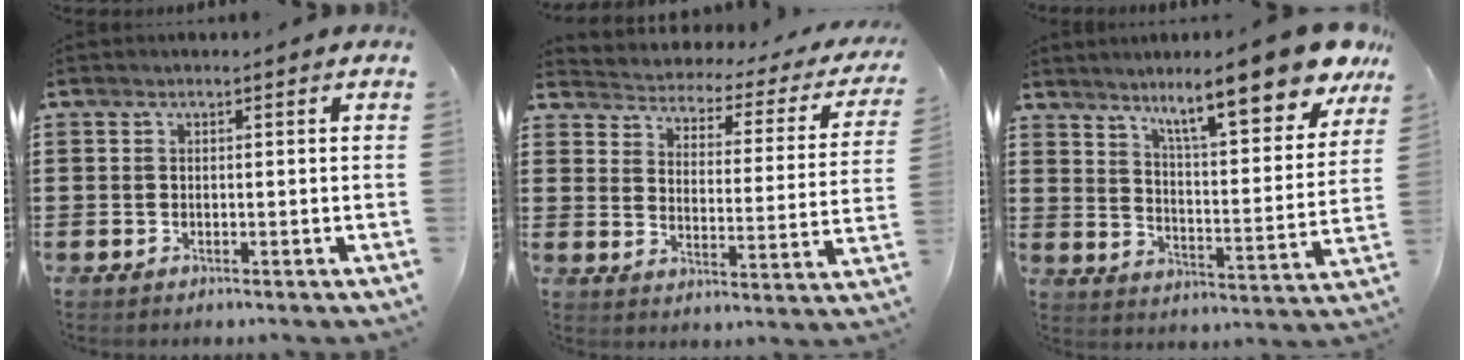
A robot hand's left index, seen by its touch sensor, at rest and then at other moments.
{"total": 2.0, "force": [1.9, 0.4, -0.1], "torque": [-0.019, -0.024, 0.021]}
{"total": 13.3, "force": [10.1, 1.4, 8.5], "torque": [-0.152, -0.054, 0.163]}